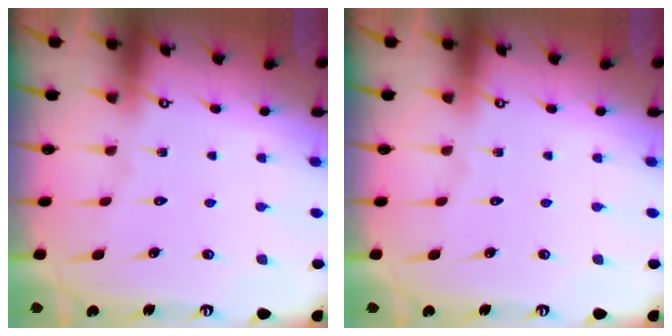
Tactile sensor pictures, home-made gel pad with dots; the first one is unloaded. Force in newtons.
{"total": 0.0}